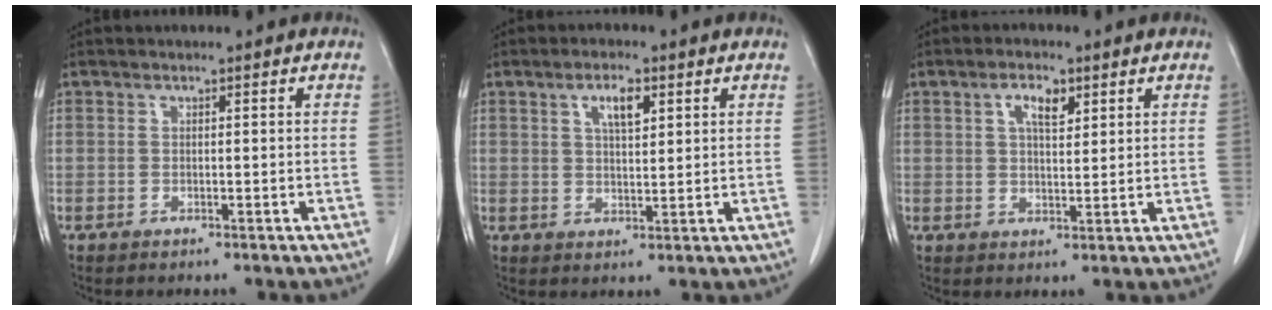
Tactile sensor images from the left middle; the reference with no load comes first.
{"total": 4.3, "force": [2.1, 1.3, 3.5], "torque": [-0.065, 0.000, 0.036]}
{"total": 4.1, "force": [2.0, 1.5, 3.2], "torque": [-0.060, 0.001, 0.034]}